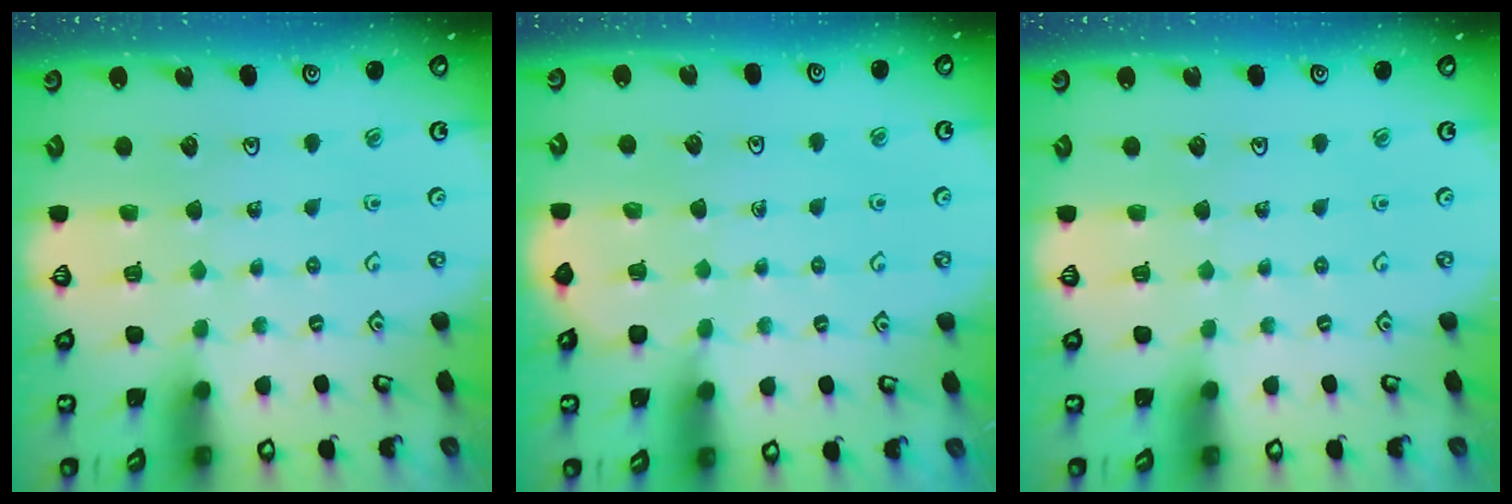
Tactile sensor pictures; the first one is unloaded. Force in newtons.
{"total": 1.6, "press": 1.5, "slide": 0.3}
{"total": 0.0}